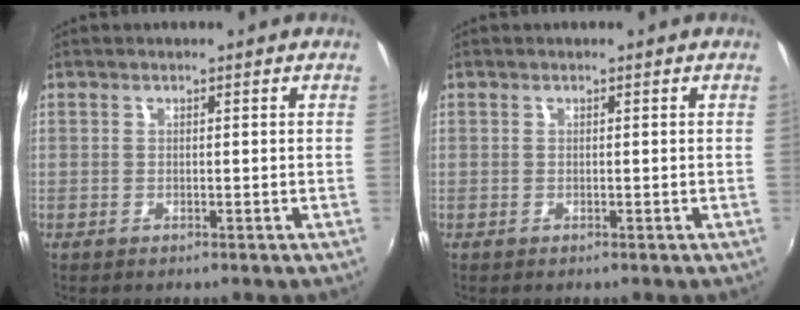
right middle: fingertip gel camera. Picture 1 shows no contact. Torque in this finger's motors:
{"motor_torque": [0.00, 0.00, 0.00, 0.00]}